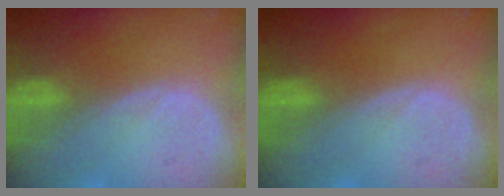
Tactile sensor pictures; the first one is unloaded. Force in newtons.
{"total": 0.0}